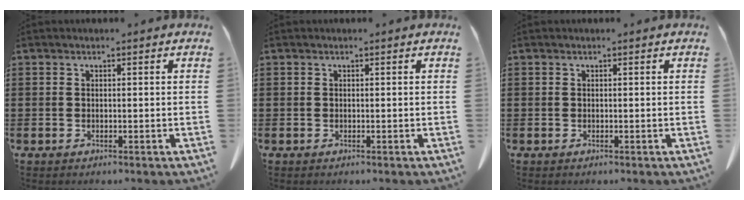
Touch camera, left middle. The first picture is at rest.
{"total": 0.0}
{"total": 0.0}